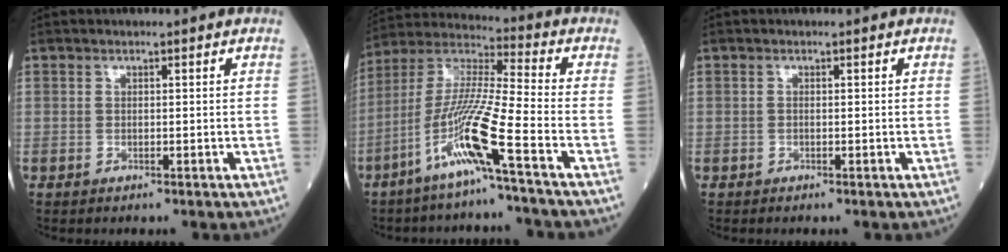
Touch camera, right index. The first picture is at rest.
{"total": 12.8, "force": [-6.2, -1.4, 11.1], "torque": [-0.232, -0.014, -0.129]}
{"total": 0.0}